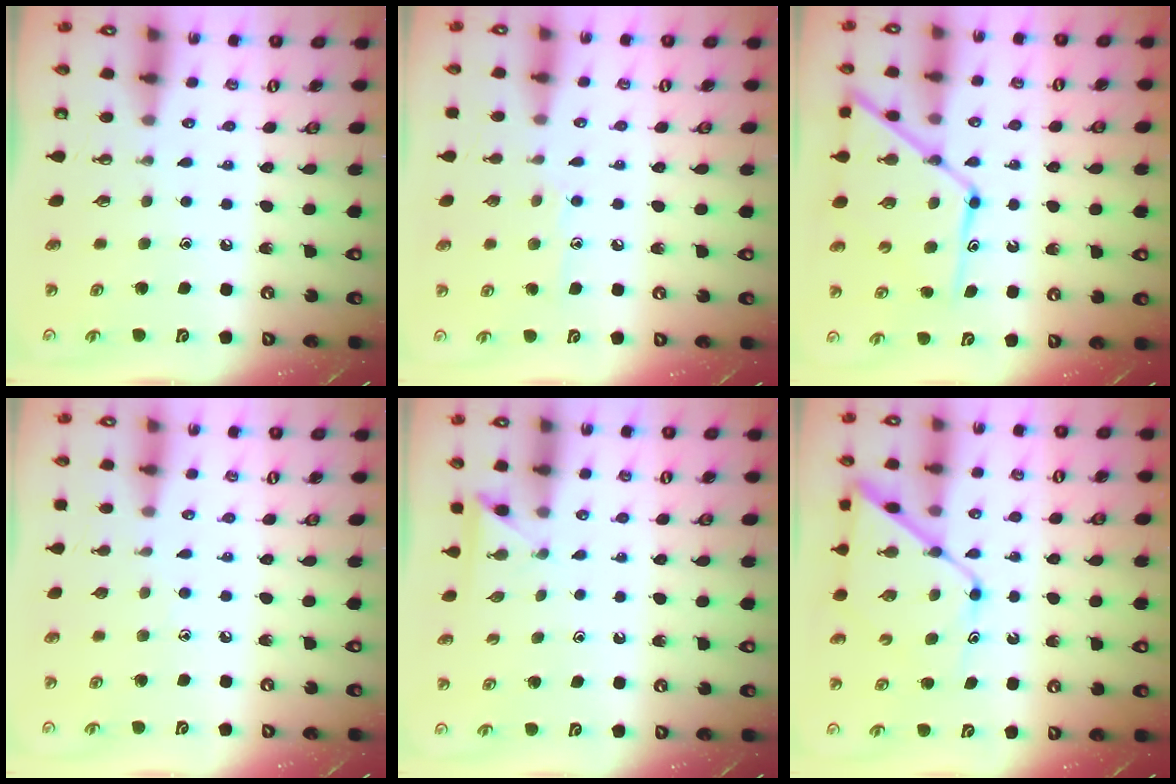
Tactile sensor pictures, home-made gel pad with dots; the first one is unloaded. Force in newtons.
{"total": 8.5, "press": 8.5, "slide": 0.7}
{"total": 14.7, "press": 14.6, "slide": 1.3}
{"total": 4.9, "press": 4.9, "slide": 0.6}
{"total": 2.7, "press": 2.7, "slide": 0.2}
{"total": 11.4, "press": 11.4, "slide": 0.8}